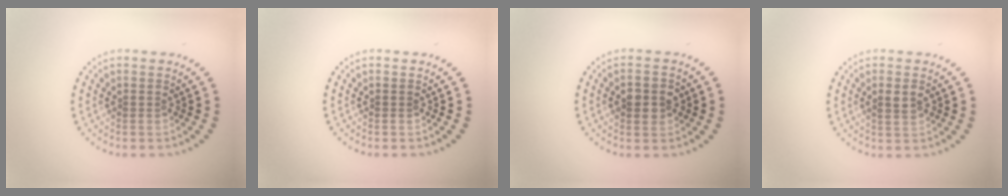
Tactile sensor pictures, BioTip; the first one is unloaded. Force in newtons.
{"total": 0.0}
{"total": 2.8, "press": 2.8, "slide": 0.2}
{"total": 1.7, "press": 1.7, "slide": 0.2}